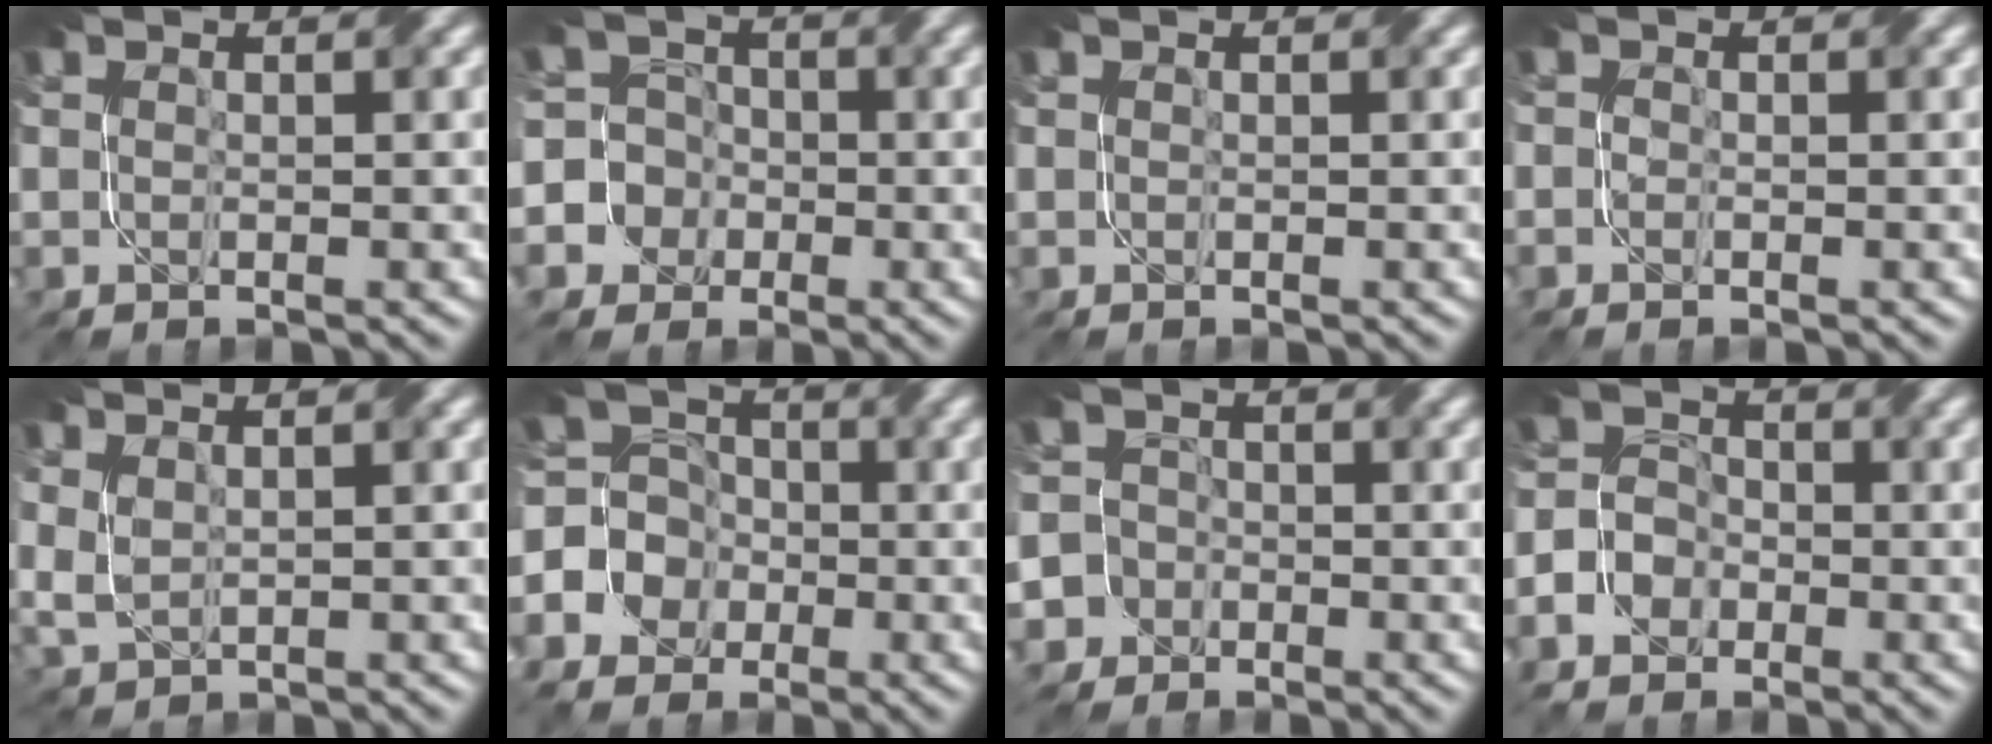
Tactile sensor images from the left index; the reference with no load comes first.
{"total": 8.2, "force": [-3.0, 7.6, 0.9], "torque": [-0.036, 0.016, -0.086]}
{"total": 0.0}
{"total": 0.6, "force": [-0.6, -0.1, -0.1], "torque": [0.007, -0.003, -0.019]}
{"total": 2.0, "force": [1.1, 0.9, 1.4], "torque": [-0.038, 0.002, 0.025]}
{"total": 7.6, "force": [-2.9, 6.7, 2.2], "torque": [-0.051, 0.012, -0.086]}
{"total": 6.7, "force": [-3.9, 5.5, 0.8], "torque": [-0.014, -0.004, -0.097]}
{"total": 3.9, "force": [-2.4, 2.8, 1.3], "torque": [-0.008, -0.001, -0.056]}